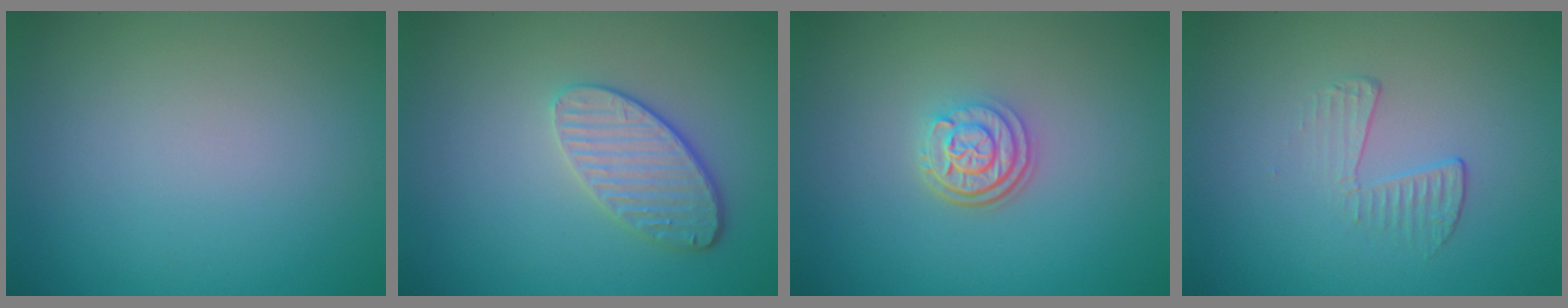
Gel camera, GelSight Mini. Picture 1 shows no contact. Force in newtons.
{"total": 3.5, "press": 3.1, "slide": 1.7}
{"total": 3.1, "press": 2.4, "slide": 2.0}
{"total": 1.8, "press": 0.5, "slide": 1.7}